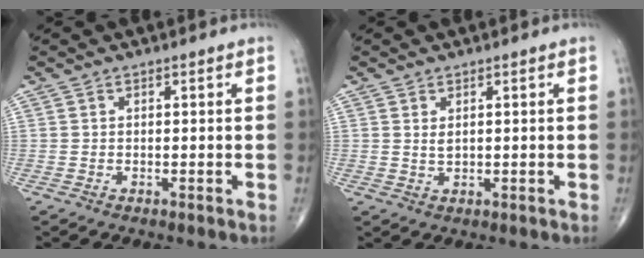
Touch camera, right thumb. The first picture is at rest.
{"total": 1.4, "force": [0.6, 0.7, 1.1], "torque": [-0.018, -0.004, 0.014]}